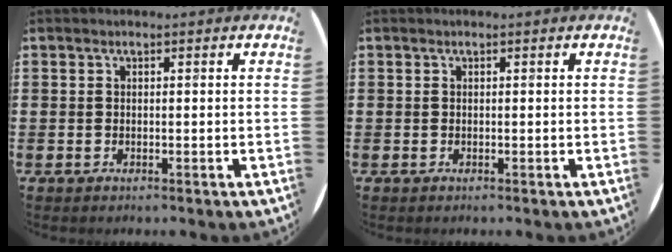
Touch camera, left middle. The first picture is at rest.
{"total": 0.0}